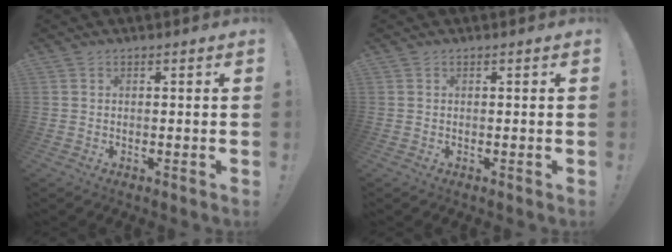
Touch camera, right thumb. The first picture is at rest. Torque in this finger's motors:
{"motor_torque": [0.00, 0.00, -0.03, 0.03, 0.00]}